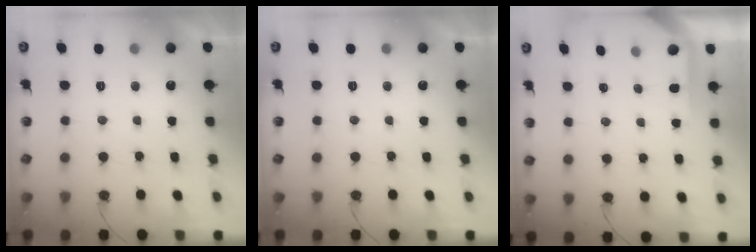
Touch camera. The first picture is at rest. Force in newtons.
{"total": 0.0}
{"total": 1.5, "press": 1.5, "slide": 0.3}